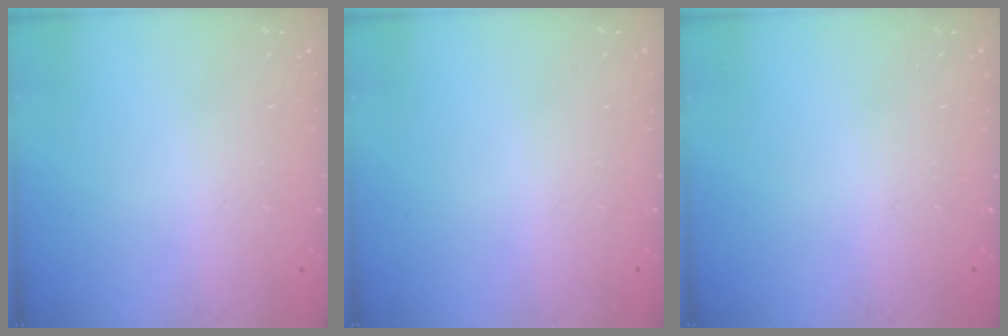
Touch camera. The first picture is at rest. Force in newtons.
{"total": 0.0}
{"total": 0.0}